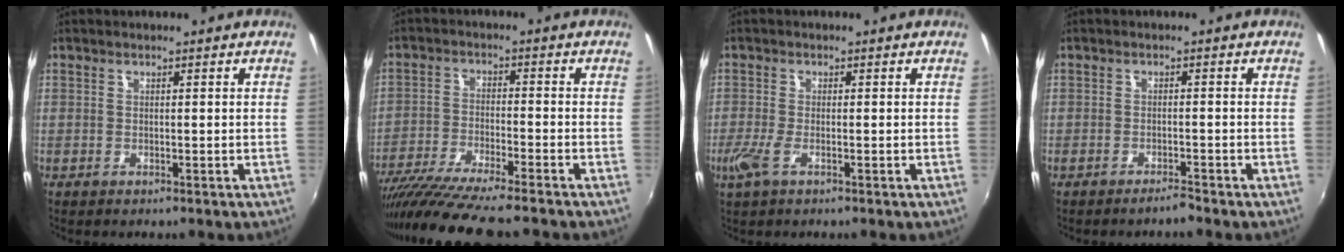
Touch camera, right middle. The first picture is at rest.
{"total": 13.1, "force": [-11.3, -0.1, 6.7], "torque": [-0.142, -0.044, -0.199]}
{"total": 3.6, "force": [-1.6, 1.2, 3.0], "torque": [-0.066, -0.011, -0.031]}
{"total": 1.7, "force": [-1.7, 0.0, 0.5], "torque": [-0.017, -0.003, -0.030]}